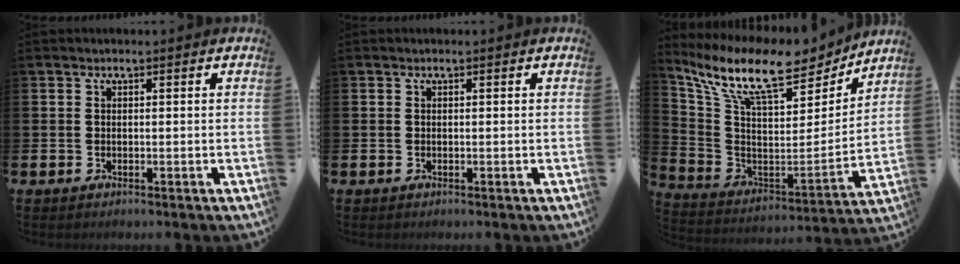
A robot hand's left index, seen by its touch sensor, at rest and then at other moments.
{"total": 0.0}
{"total": 12.8, "force": [10.5, 3.6, 6.3], "torque": [-0.154, -0.070, 0.179]}